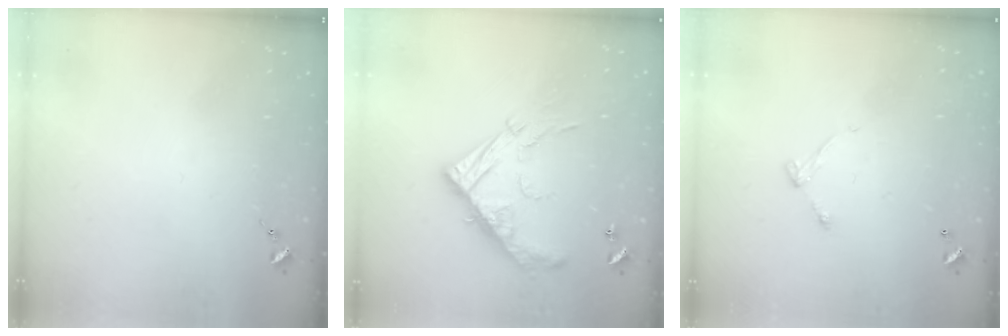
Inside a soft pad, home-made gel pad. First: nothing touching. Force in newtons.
{"total": 17.6, "press": 17.6, "slide": 1.2}
{"total": 5.7, "press": 5.7, "slide": 0.5}